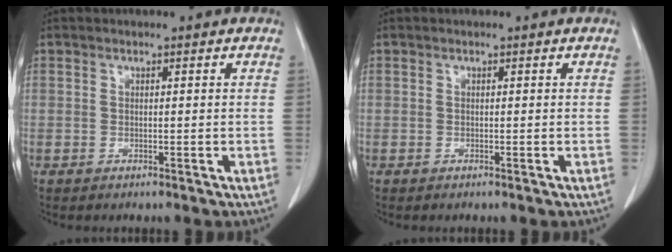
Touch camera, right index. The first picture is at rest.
{"total": 0.0}